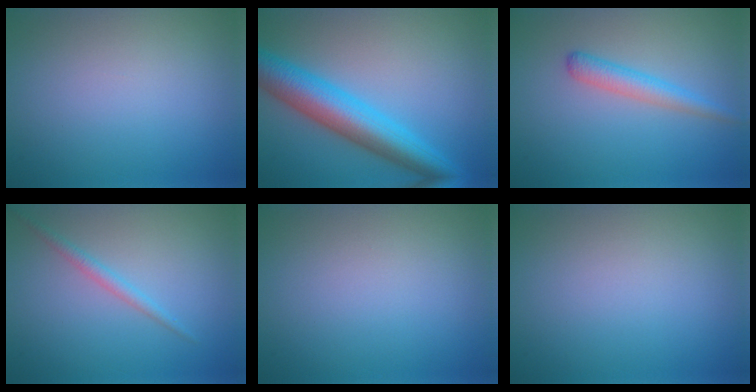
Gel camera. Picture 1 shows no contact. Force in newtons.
{"total": 7.5, "press": 7.5, "slide": 0.1}
{"total": 2.4, "press": 2.3, "slide": 0.1}
{"total": 1.3, "press": 1.3, "slide": 0.1}
{"total": 0.0}
{"total": 0.0}